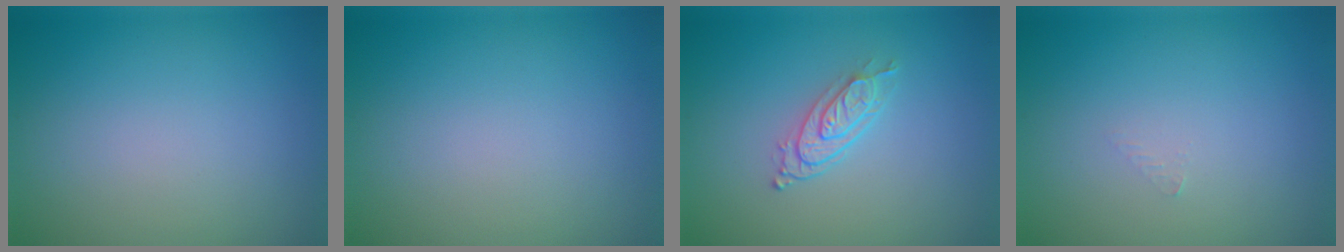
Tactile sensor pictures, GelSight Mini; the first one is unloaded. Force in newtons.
{"total": 0.0}
{"total": 2.7, "press": 2.1, "slide": 1.7}
{"total": 0.7, "press": 0.7, "slide": 0.1}